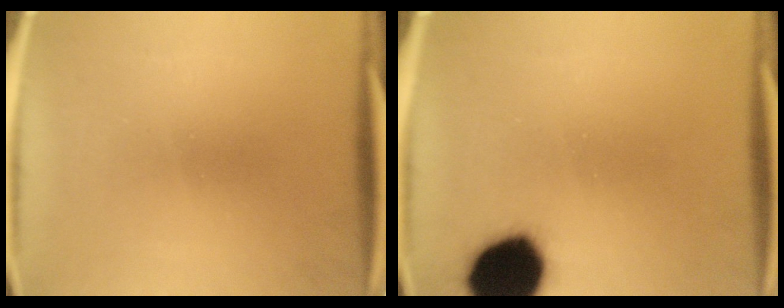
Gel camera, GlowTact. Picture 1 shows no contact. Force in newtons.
{"total": 17.1}